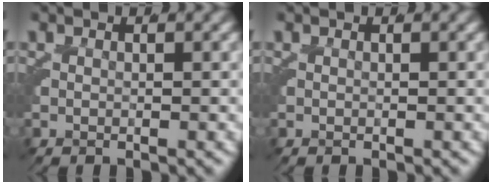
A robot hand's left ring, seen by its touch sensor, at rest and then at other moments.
{"total": 0.0}